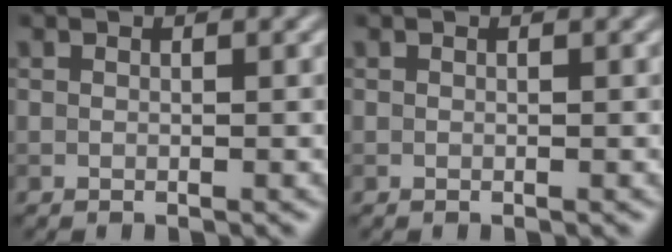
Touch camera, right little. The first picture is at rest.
{"total": 0.0}